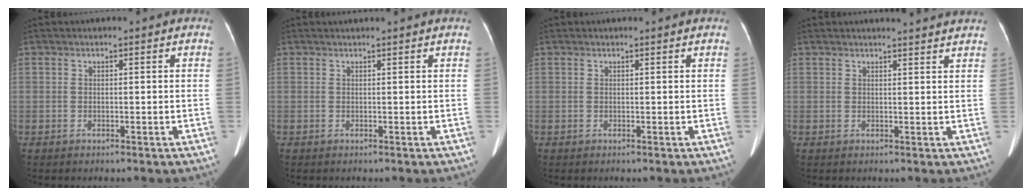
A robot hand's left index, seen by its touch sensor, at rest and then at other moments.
{"total": 1.8, "force": [1.7, 0.1, 0.4], "torque": [-0.008, 0.026, 0.023]}
{"total": 0.8, "force": [0.8, 0.0, 0.2], "torque": [-0.011, 0.004, 0.008]}
{"total": 5.2, "force": [5.0, -0.2, 1.3], "torque": [-0.017, 0.002, 0.043]}